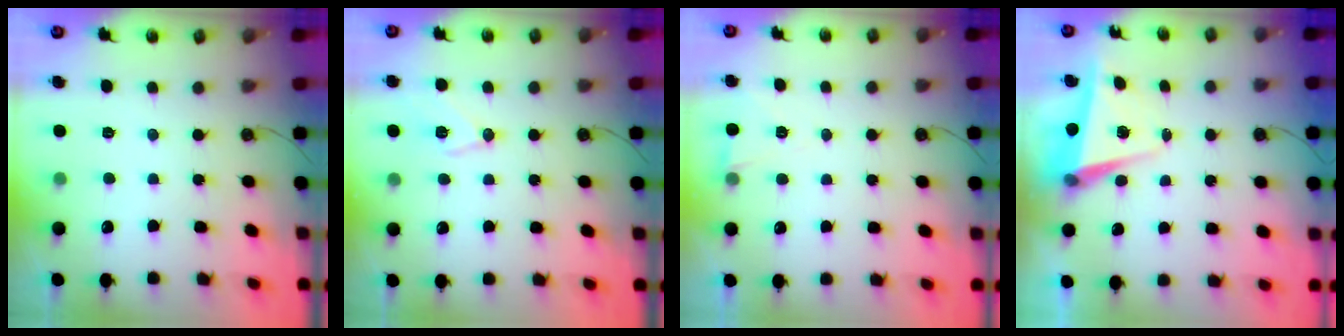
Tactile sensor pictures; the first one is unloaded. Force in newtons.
{"total": 9.9, "press": 9.8, "slide": 1.1}
{"total": 5.5, "press": 3.4, "slide": 4.4}
{"total": 4.8, "press": 4.5, "slide": 1.7}